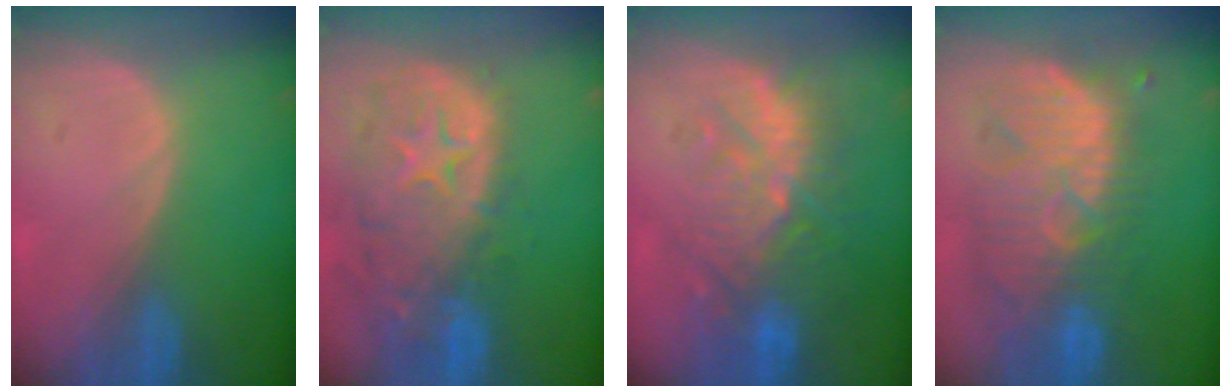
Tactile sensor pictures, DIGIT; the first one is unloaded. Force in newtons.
{"total": 13.9, "press": 11.2, "slide": 8.3}
{"total": 10.8, "press": 10.0, "slide": 3.9}
{"total": 11.5, "press": 10.9, "slide": 3.7}